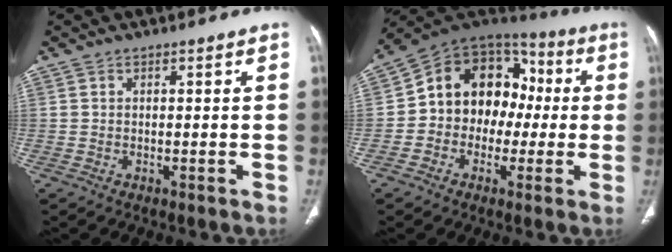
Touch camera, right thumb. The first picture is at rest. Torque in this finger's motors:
{"motor_torque": [-0.36, 1.04, 0.26, 0.09, 0.11]}